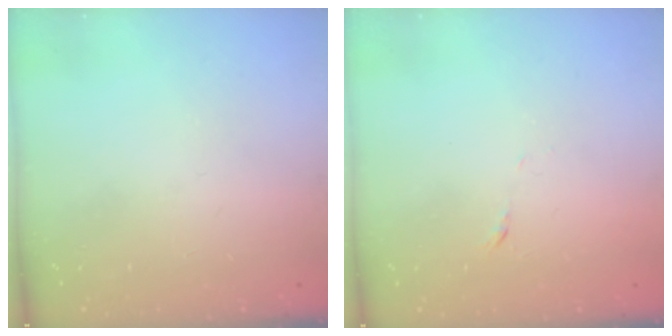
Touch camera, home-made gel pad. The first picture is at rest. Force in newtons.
{"total": 4.4, "press": 4.3, "slide": 0.8}